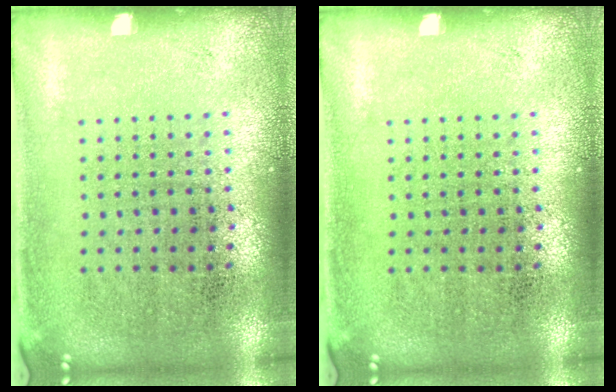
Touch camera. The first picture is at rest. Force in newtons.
{"total": 0.0}